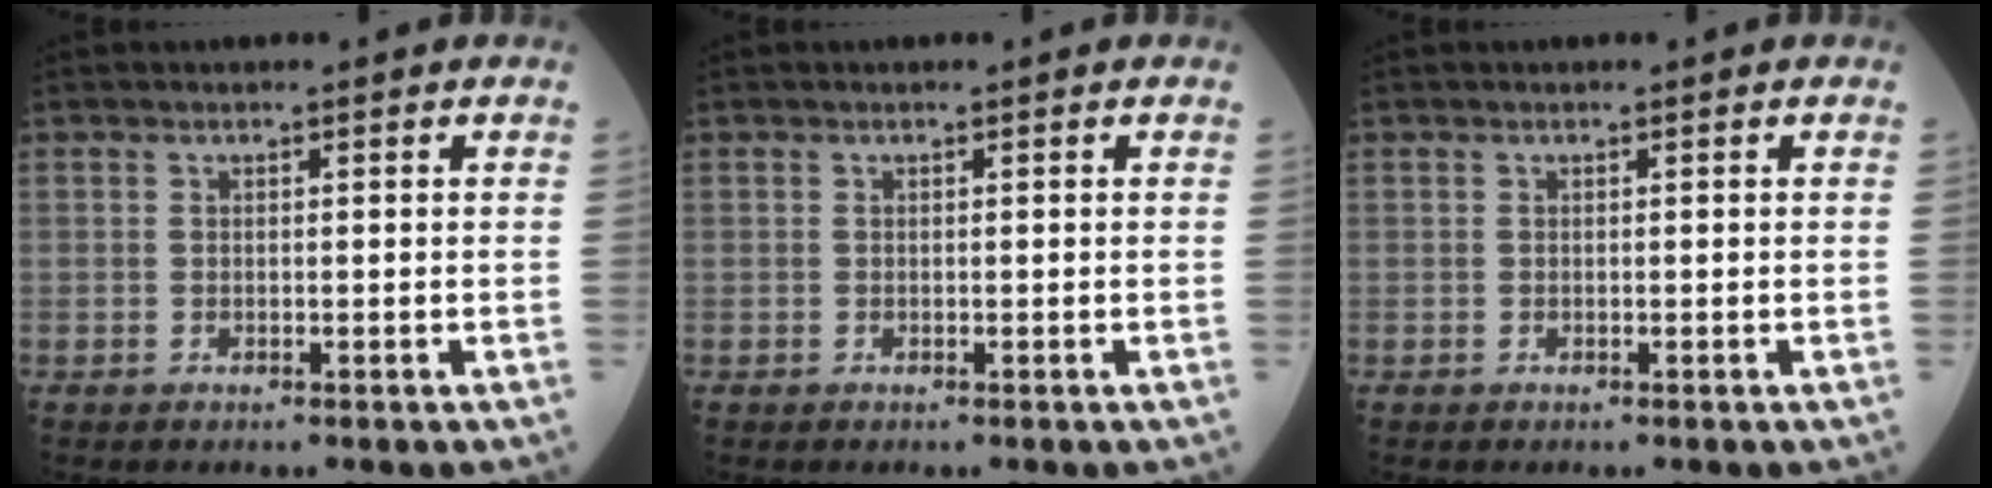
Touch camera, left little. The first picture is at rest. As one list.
[{"total": 0.0}, {"total": 0.0}]